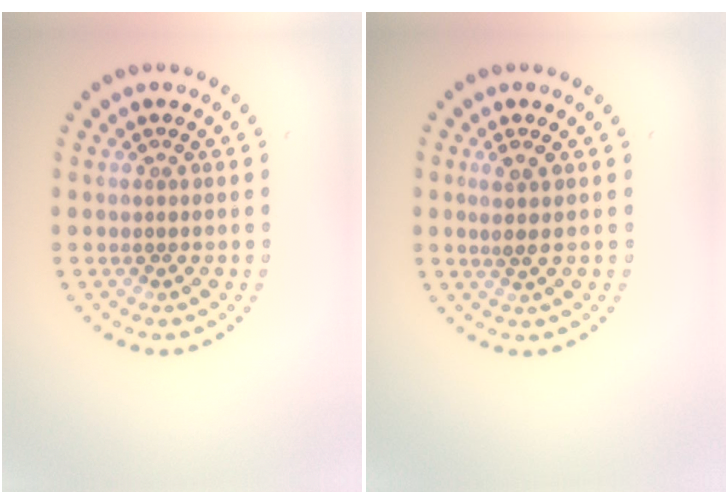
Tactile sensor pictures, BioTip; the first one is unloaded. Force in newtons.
{"total": 1.6, "press": 1.2, "slide": 1.0}